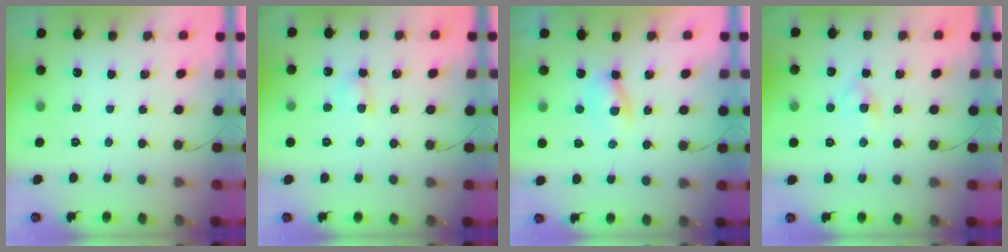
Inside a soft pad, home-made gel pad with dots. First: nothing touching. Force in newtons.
{"total": 4.0, "press": 3.9, "slide": 1.1}
{"total": 2.1, "press": 1.9, "slide": 0.9}
{"total": 2.8, "press": 2.7, "slide": 0.9}